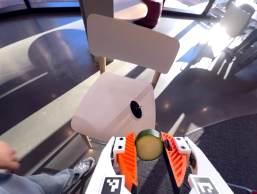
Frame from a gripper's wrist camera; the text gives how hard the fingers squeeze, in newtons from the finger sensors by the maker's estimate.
{"total": 9.7, "left": 10.0, "right": 9.3}